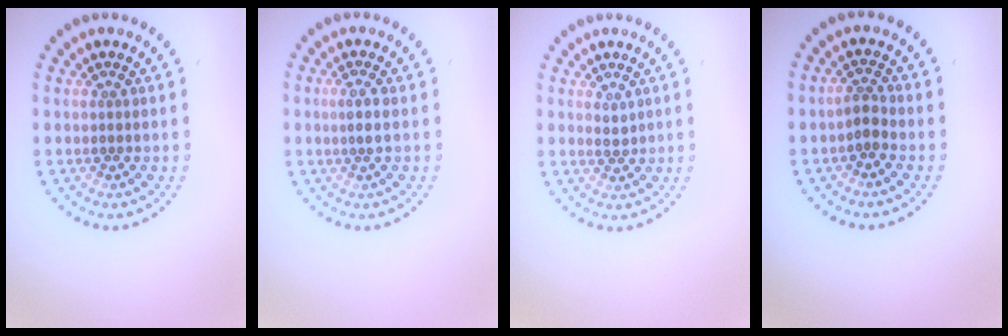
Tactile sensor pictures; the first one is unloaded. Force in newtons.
{"total": 1.5, "press": 1.2, "slide": 0.9}
{"total": 0.8, "press": 0.8, "slide": 0.2}
{"total": 1.5, "press": 1.3, "slide": 0.8}